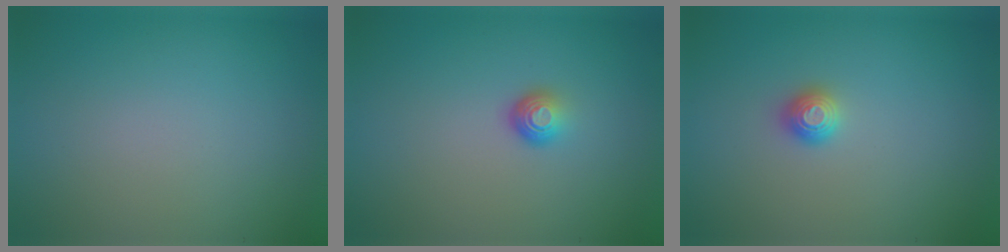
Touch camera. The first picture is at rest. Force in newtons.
{"total": 1.8, "press": 1.1, "slide": 1.4}
{"total": 1.2, "press": 1.1, "slide": 0.2}